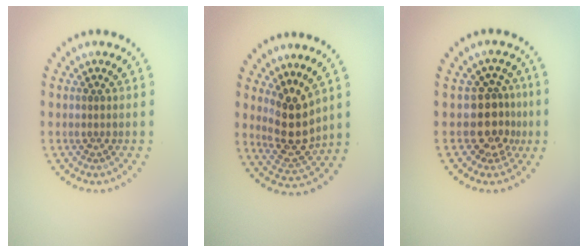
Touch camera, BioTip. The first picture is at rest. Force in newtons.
{"total": 4.1, "press": 3.6, "slide": 1.9}
{"total": 3.5, "press": 2.7, "slide": 2.2}